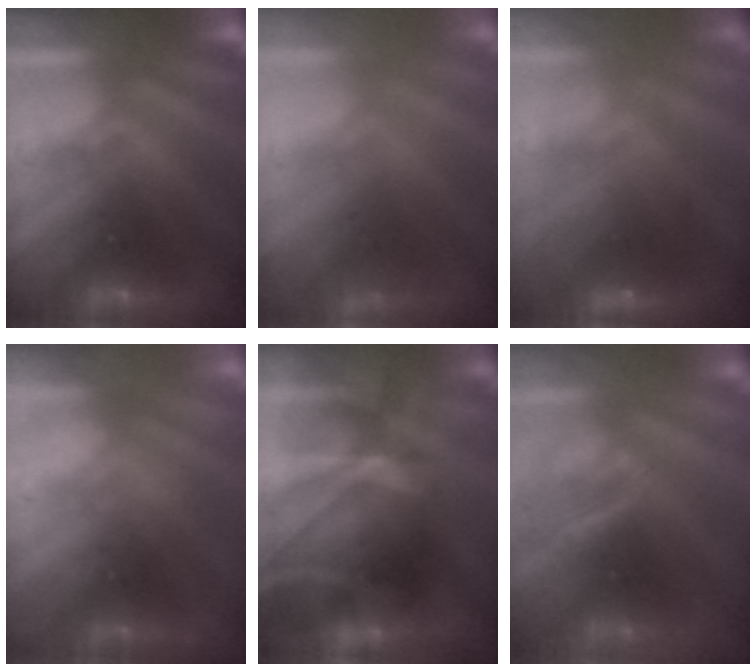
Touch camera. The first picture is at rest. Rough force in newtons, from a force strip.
{"total": 1.0}
{"total": 5.6}
{"total": 2.3}
{"total": 7.4}
{"total": 6.9}